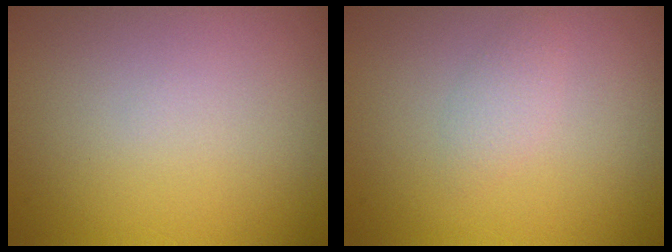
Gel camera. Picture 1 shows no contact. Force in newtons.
{"total": 1.2, "press": 1.2, "slide": 0.1}